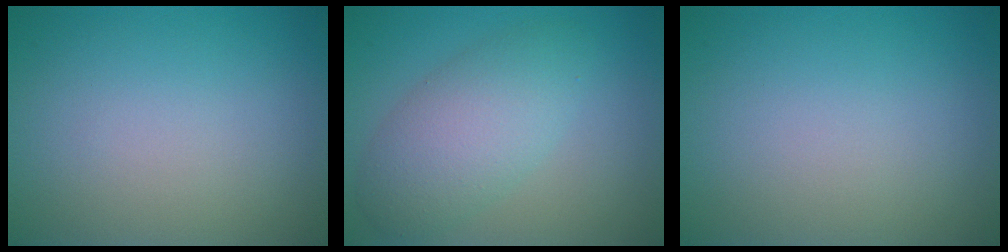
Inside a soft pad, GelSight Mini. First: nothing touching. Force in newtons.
{"total": 5.1, "press": 5.1, "slide": 0.3}
{"total": 0.0}